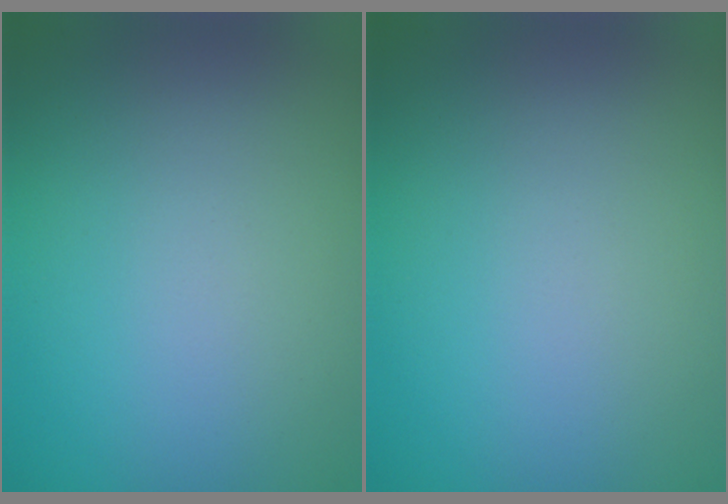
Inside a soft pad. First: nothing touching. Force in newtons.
{"total": 0.0}